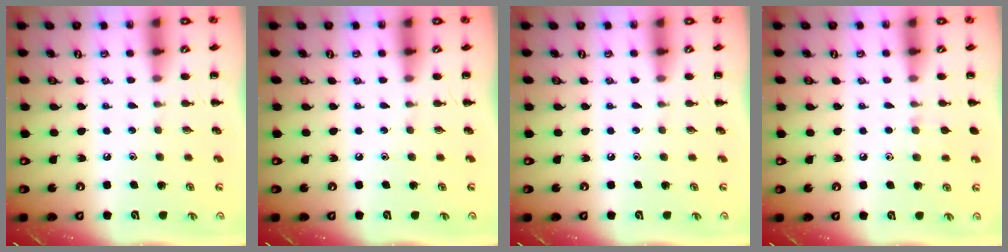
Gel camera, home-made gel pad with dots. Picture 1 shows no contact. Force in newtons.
{"total": 0.0}
{"total": 0.0}
{"total": 5.5, "press": 5.1, "slide": 2.0}